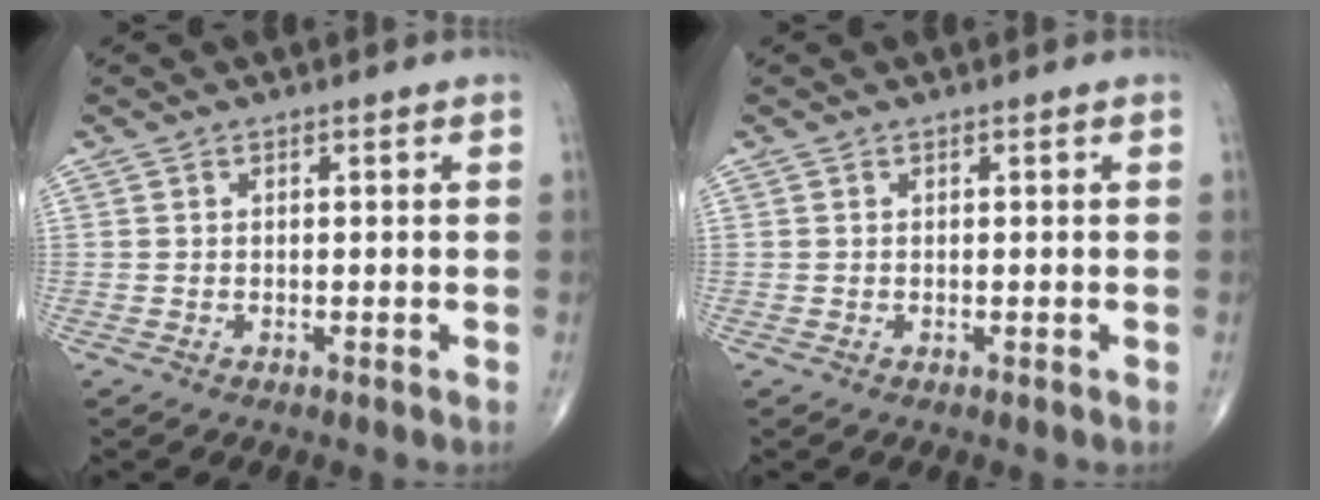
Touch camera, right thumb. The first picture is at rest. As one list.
[{"total": 0.0}]